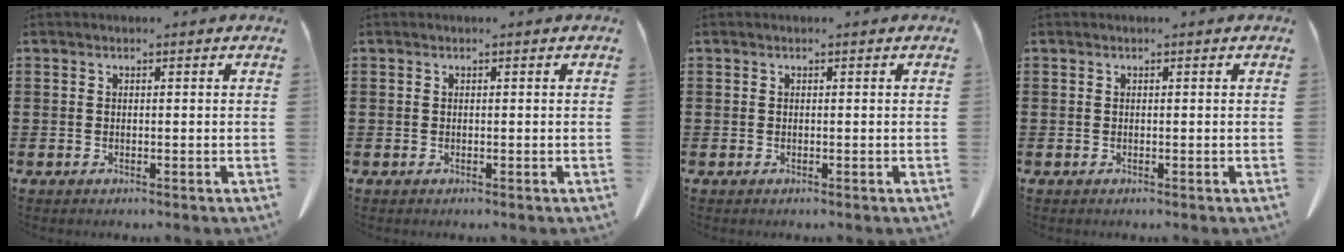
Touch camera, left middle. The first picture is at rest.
{"total": 0.0}
{"total": 0.0}
{"total": 0.0}